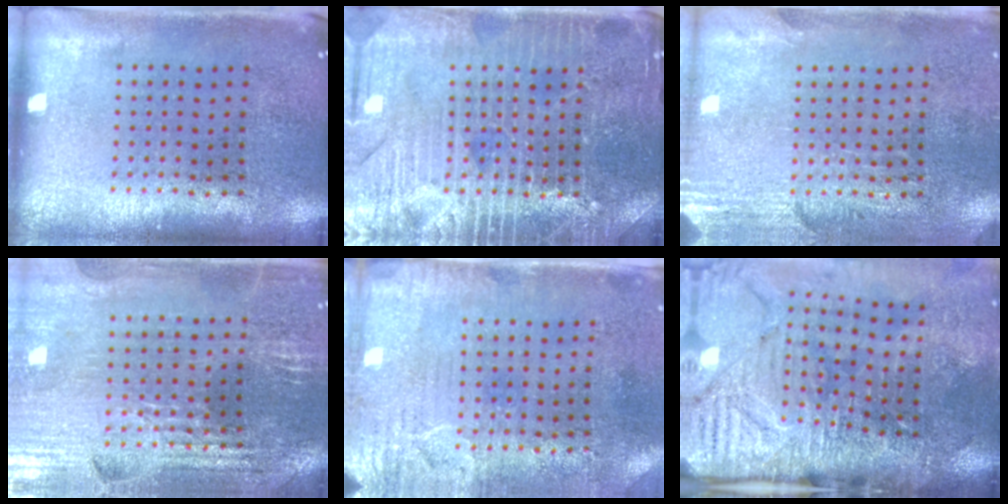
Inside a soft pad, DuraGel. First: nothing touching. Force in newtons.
{"total": 4.0, "press": 4.0, "slide": 0.7}
{"total": 2.8, "press": 2.4, "slide": 1.3}
{"total": 2.9, "press": 2.9, "slide": 0.6}
{"total": 3.3, "press": 2.7, "slide": 2.0}
{"total": 4.4, "press": 3.8, "slide": 2.2}